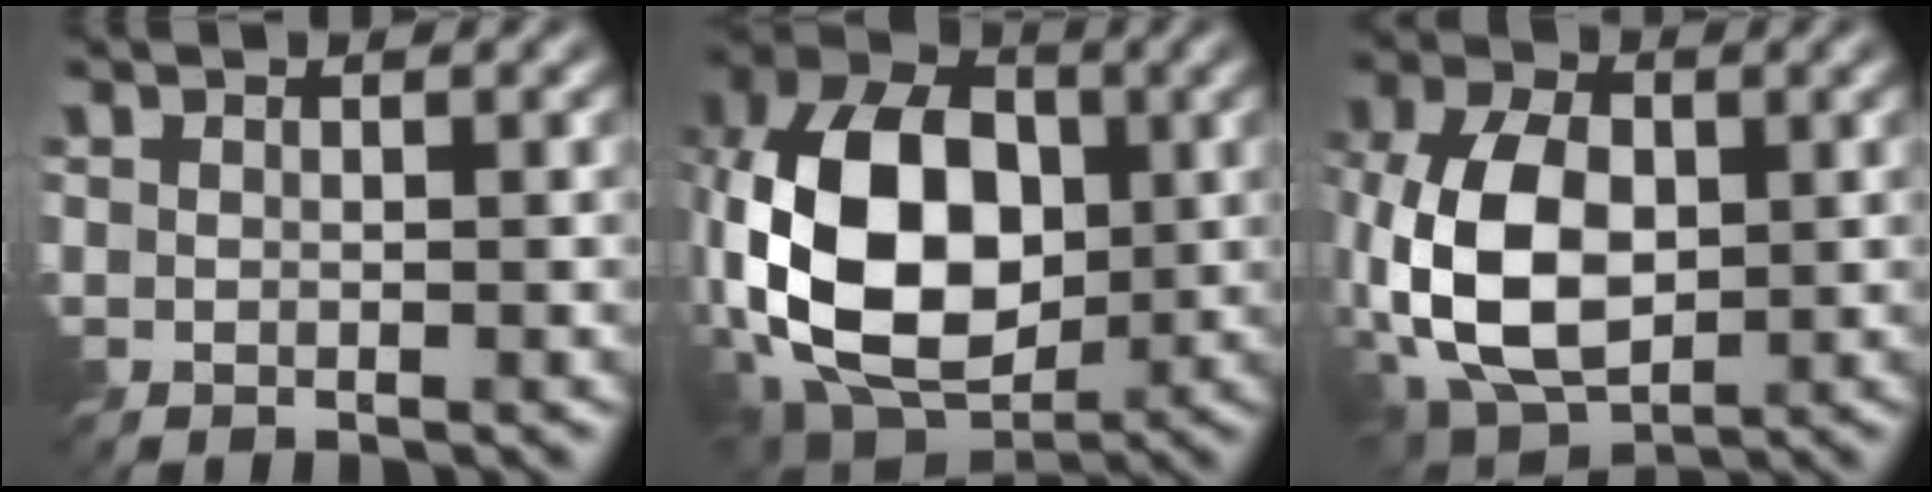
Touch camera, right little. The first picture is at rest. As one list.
[{"total": 15.2, "force": [-1.8, 10.2, 11.2], "torque": [-0.230, 0.001, -0.046]}, {"total": 10.6, "force": [-1.4, 6.7, 8.2], "torque": [-0.186, 0.001, -0.036]}]